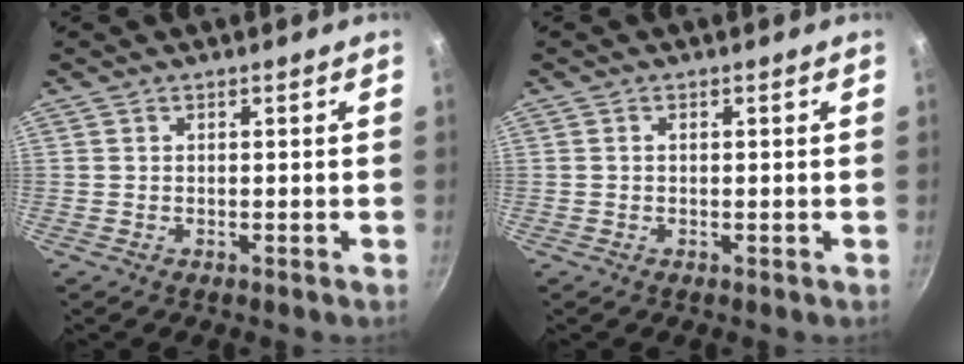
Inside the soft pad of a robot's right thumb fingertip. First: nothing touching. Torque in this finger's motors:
{"motor_torque": [-0.49, 0.24, -0.34, -0.01, 0.04]}